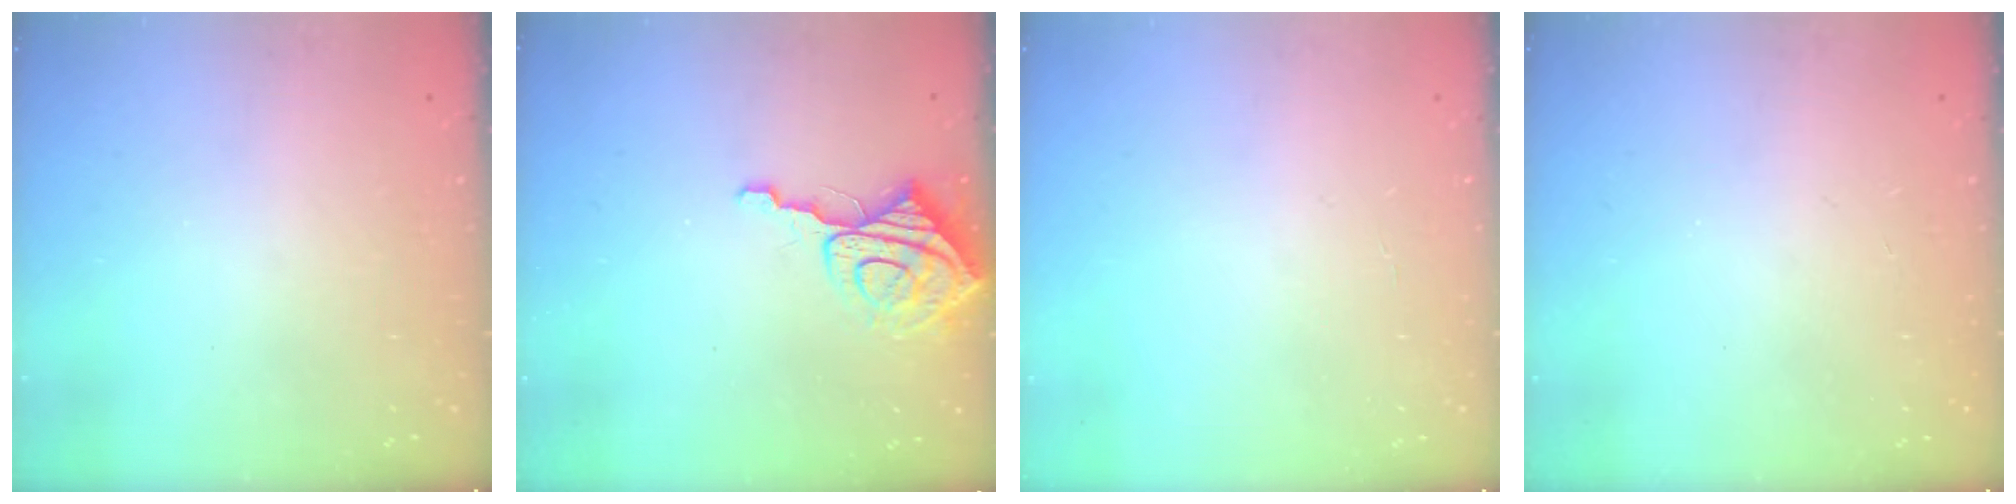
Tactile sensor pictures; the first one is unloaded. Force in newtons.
{"total": 8.2, "press": 8.1, "slide": 0.7}
{"total": 2.2, "press": 2.2, "slide": 0.2}
{"total": 0.0}